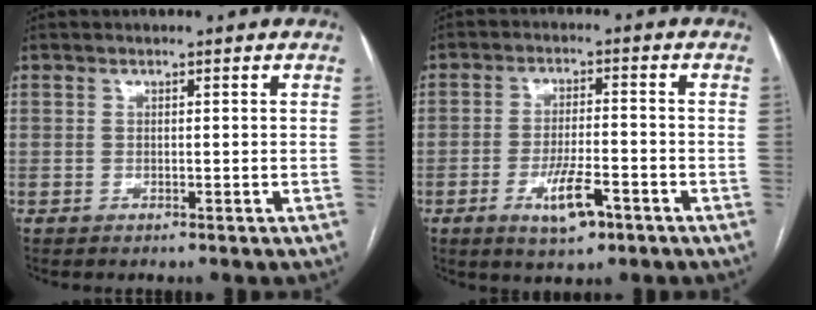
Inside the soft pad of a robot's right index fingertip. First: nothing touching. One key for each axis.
{"total": 6.6, "fx": -3.3, "fy": 1.7, "fz": 5.4, "tx": -0.101, "ty": -0.006, "tz": -0.052}